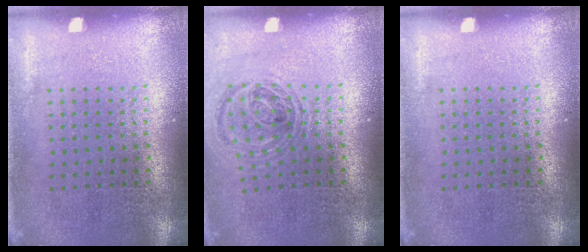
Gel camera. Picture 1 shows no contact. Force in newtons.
{"total": 0.9, "press": 0.9, "slide": 0.3}
{"total": 0.0}